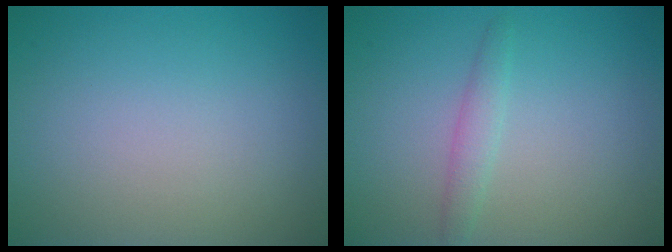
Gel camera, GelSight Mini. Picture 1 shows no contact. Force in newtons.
{"total": 1.5, "press": 1.5, "slide": 0.0}